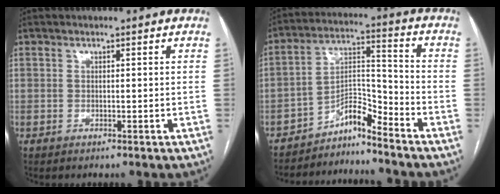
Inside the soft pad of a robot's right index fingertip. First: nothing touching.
{"total": 5.9, "force": [-5.5, 0.7, 2.0], "torque": [-0.030, 0.029, -0.095]}